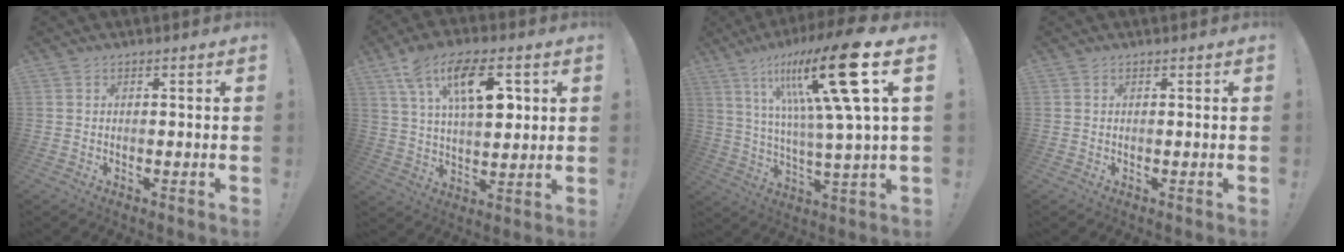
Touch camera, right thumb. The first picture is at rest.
{"total": 16.6, "force": [6.9, 7.9, 12.9], "torque": [-0.201, -0.006, 0.118]}
{"total": 23.4, "force": [8.6, 2.6, 21.7], "torque": [-0.368, -0.045, 0.121]}
{"total": 0.0}